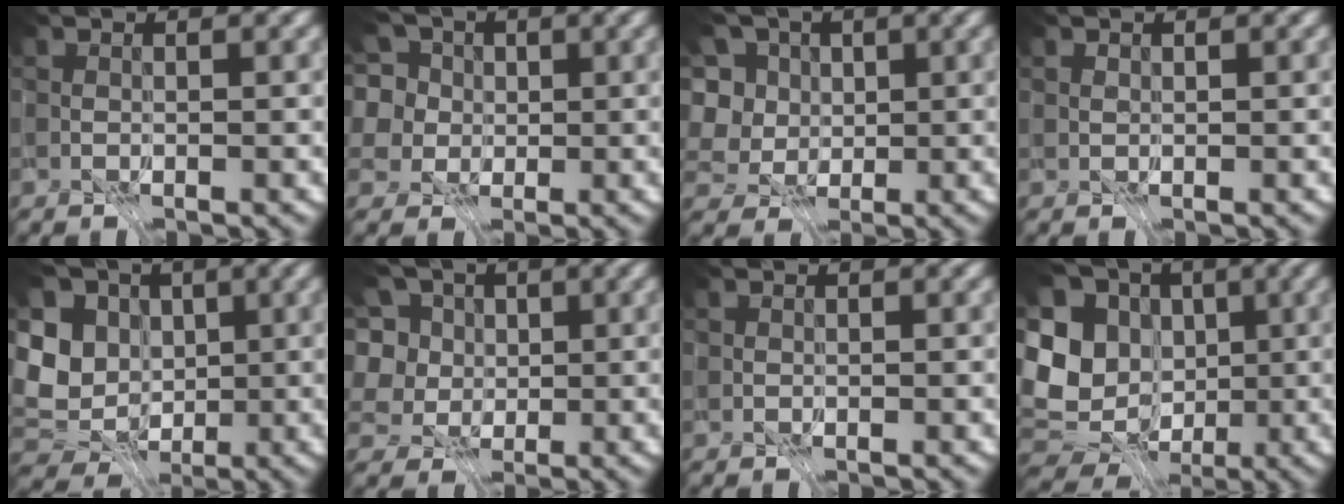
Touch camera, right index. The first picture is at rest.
{"total": 6.2, "force": [2.3, 5.0, 2.8], "torque": [-0.072, 0.018, 0.021]}
{"total": 6.7, "force": [0.3, 5.7, 3.6], "torque": [-0.096, 0.022, -0.026]}
{"total": 2.6, "force": [1.5, 1.8, 1.2], "torque": [-0.020, 0.006, 0.021]}
{"total": 8.2, "force": [-2.0, 6.8, 4.1], "torque": [-0.094, -0.024, -0.026]}
{"total": 5.2, "force": [1.4, 4.0, 3.1], "torque": [-0.073, 0.014, -0.004]}
{"total": 0.9, "force": [0.4, 0.6, 0.4], "torque": [-0.010, 0.004, 0.006]}
{"total": 10.8, "force": [-3.0, 8.9, 5.4], "torque": [-0.124, -0.016, -0.034]}